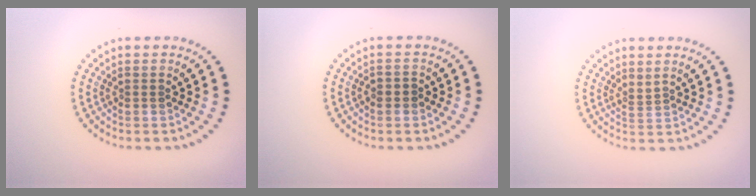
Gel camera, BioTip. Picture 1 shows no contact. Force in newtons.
{"total": 1.3, "press": 1.2, "slide": 0.4}
{"total": 0.7, "press": 0.2, "slide": 0.6}